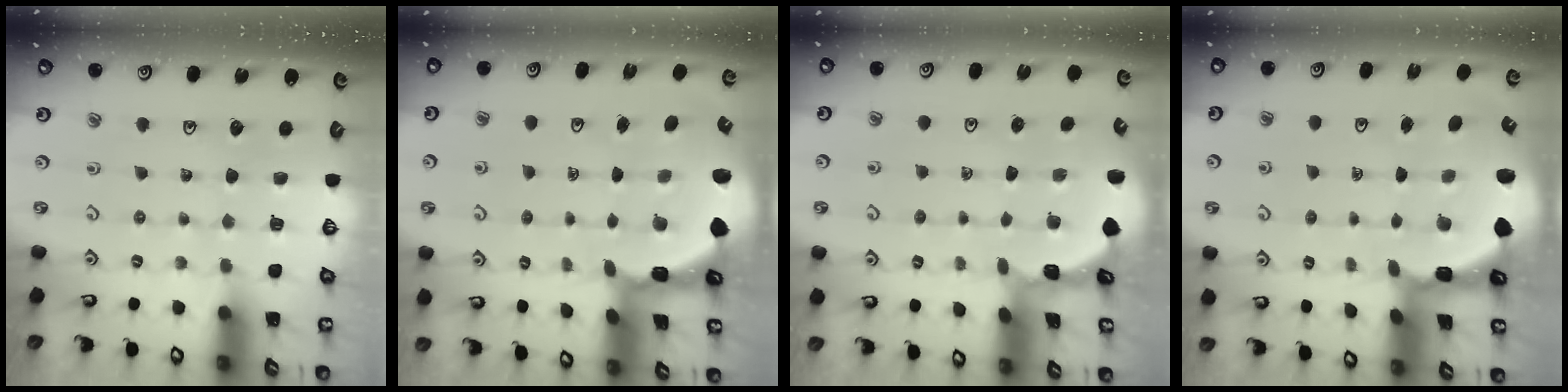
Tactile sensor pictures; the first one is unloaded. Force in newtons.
{"total": 2.2, "press": 2.0, "slide": 0.9}
{"total": 1.2, "press": 1.2, "slide": 0.2}
{"total": 2.2, "press": 2.0, "slide": 0.9}